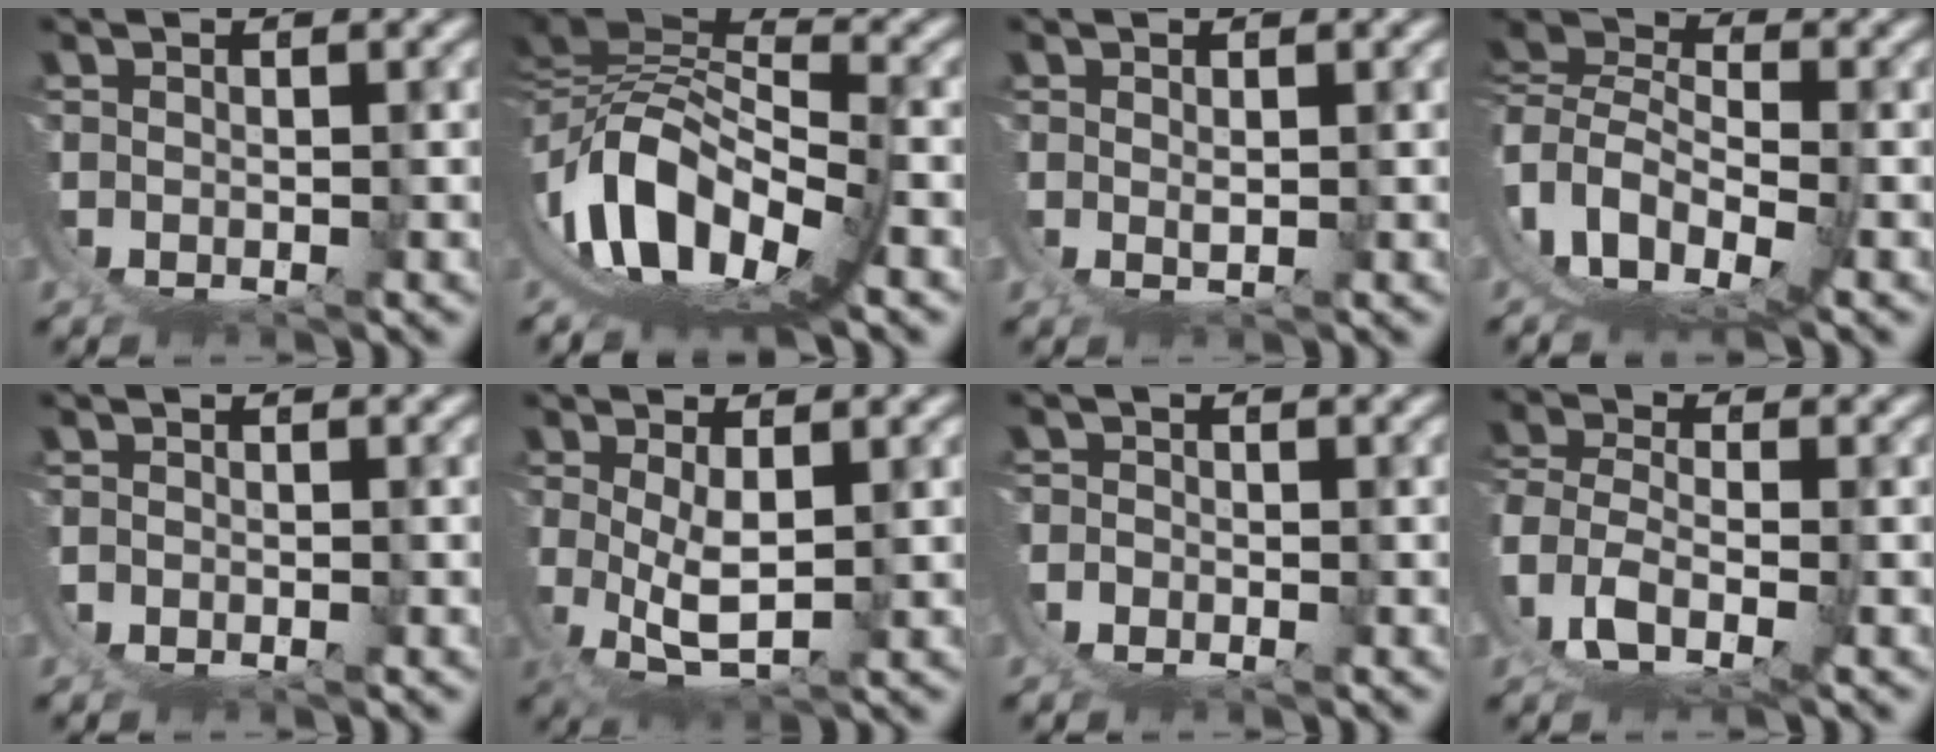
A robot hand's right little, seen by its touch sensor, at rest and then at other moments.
{"total": 15.7, "force": [1.2, 10.4, 11.7], "torque": [-0.235, -0.029, 0.026]}
{"total": 1.8, "force": [1.5, -0.9, 0.6], "torque": [-0.011, -0.001, 0.028]}
{"total": 11.5, "force": [2.0, 8.7, 7.3], "torque": [-0.175, -0.035, 0.034]}
{"total": 1.3, "force": [-0.1, 1.2, 0.3], "torque": [-0.014, -0.001, -0.005]}
{"total": 4.5, "force": [0.8, 1.9, 4.0], "torque": [-0.105, -0.032, 0.042]}
{"total": 3.4, "force": [-0.1, 3.3, 0.9], "torque": [-0.038, -0.009, -0.005]}
{"total": 7.8, "force": [1.6, 6.0, 4.8], "torque": [-0.127, -0.030, 0.032]}